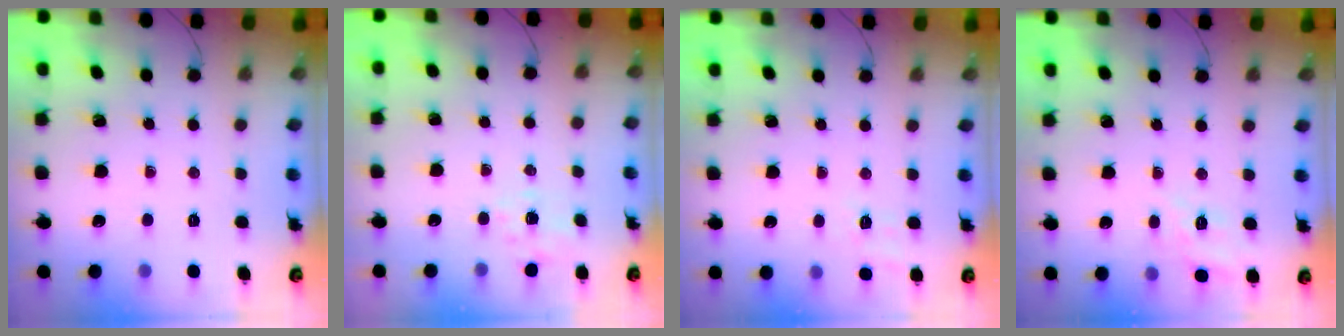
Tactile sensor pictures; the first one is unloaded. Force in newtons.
{"total": 1.5, "press": 1.1, "slide": 1.0}
{"total": 9.1, "press": 8.9, "slide": 1.9}
{"total": 3.4, "press": 3.1, "slide": 1.4}